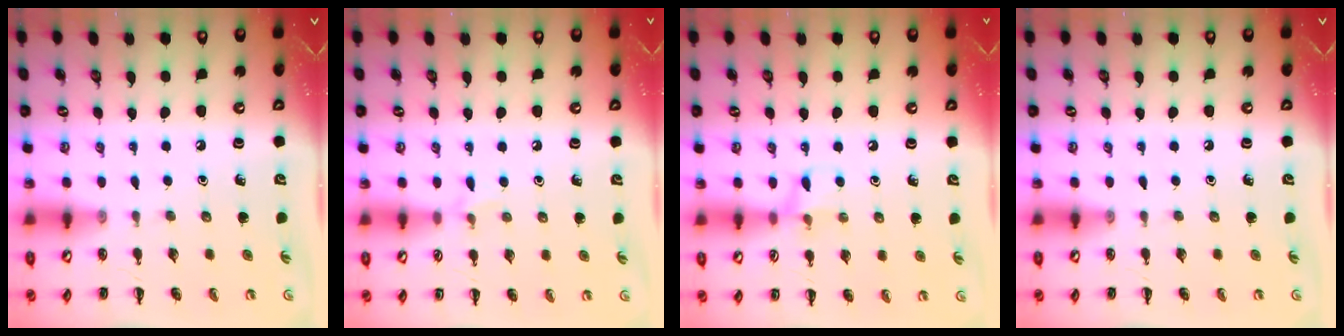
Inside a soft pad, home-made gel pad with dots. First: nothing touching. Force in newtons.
{"total": 4.2, "press": 3.9, "slide": 1.6}
{"total": 6.8, "press": 6.6, "slide": 1.6}
{"total": 0.0}